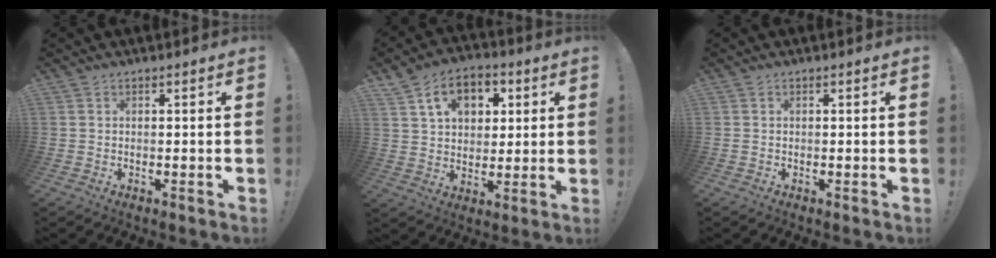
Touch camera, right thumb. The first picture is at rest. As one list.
[{"total": 12.6, "force": [5.5, 9.1, 6.7], "torque": [-0.095, -0.016, 0.103]}, {"total": 0.0}]